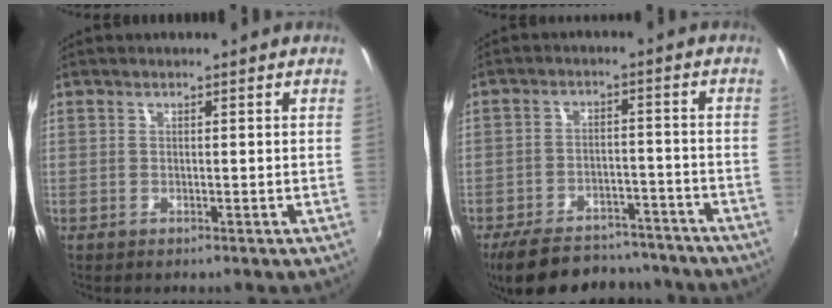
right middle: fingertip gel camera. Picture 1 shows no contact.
{"total": 17.8, "force": [-14.8, 6.7, 7.2], "torque": [-0.155, 0.006, -0.201]}